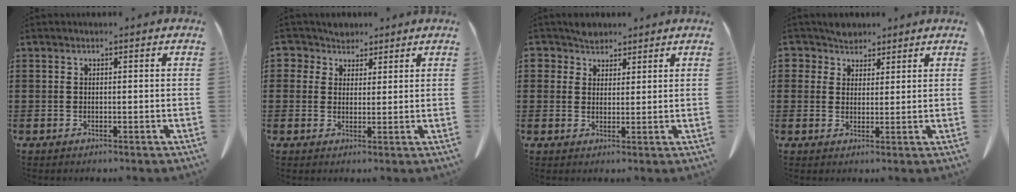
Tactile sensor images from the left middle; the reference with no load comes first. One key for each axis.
{"total": 3.8, "fx": 2.5, "fy": 2.7, "fz": 0.6, "tx": -0.021, "ty": 0.004, "tz": 0.044}
{"total": 3.2, "fx": 2.6, "fy": 1.9, "fz": 0.3, "tx": -0.017, "ty": 0.008, "tz": 0.051}
{"total": 3.8, "fx": 3.0, "fy": 2.4, "fz": 0.5, "tx": -0.027, "ty": 0.006, "tz": 0.055}